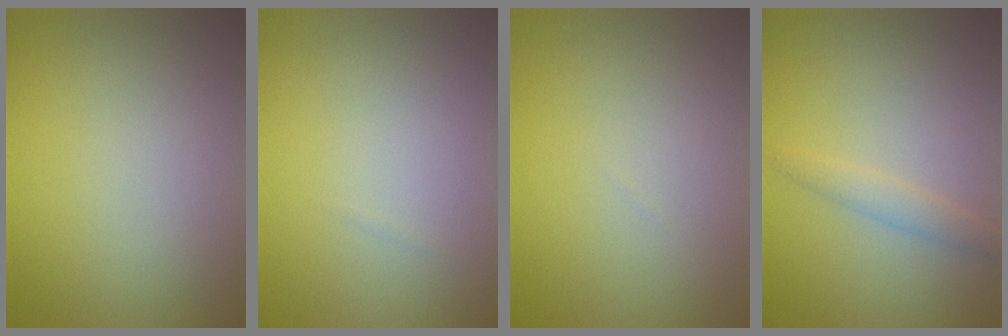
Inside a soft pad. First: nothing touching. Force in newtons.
{"total": 0.0}
{"total": 0.0}
{"total": 1.5, "press": 1.5, "slide": 0.1}